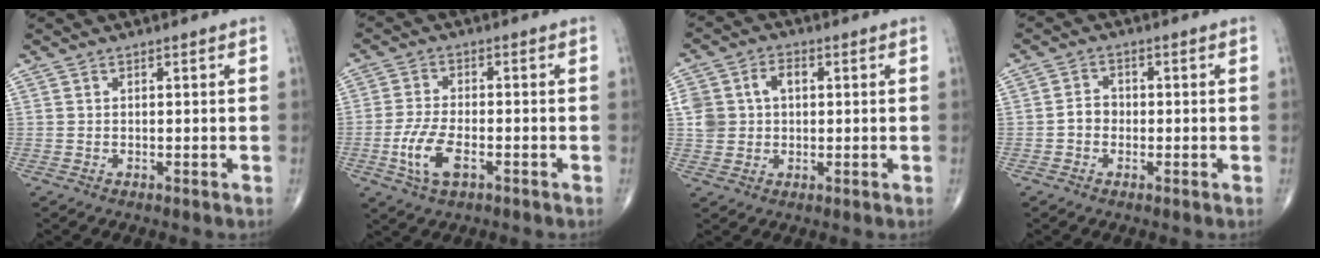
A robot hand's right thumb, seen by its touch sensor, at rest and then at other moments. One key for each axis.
{"total": 7.5, "fx": -2.8, "fy": 3.5, "fz": 6.0, "tx": -0.132, "ty": 0.008, "tz": -0.053}
{"total": 7.6, "fx": 1.3, "fy": 5.8, "fz": 4.7, "tx": -0.075, "ty": 0.015, "tz": 0.026}
{"total": 2.9, "fx": -0.8, "fy": 2.4, "fz": 1.5, "tx": -0.015, "ty": 0.012, "tz": -0.020}